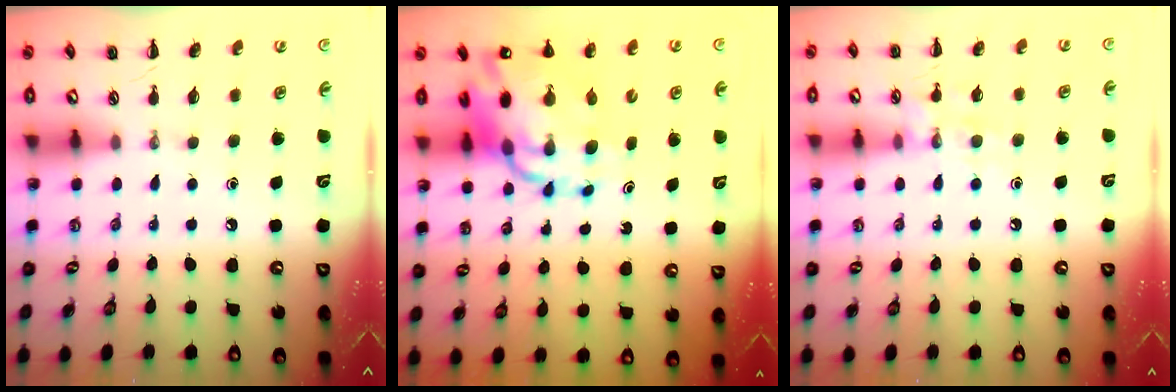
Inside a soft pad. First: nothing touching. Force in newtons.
{"total": 16.1, "press": 15.4, "slide": 4.6}
{"total": 8.6, "press": 8.6, "slide": 0.8}